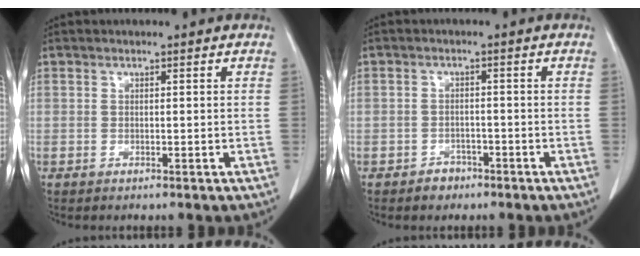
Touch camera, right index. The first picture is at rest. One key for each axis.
{"total": 2.4, "fx": -1.6, "fy": 1.8, "fz": 0.4, "tx": -0.005, "ty": 0.008, "tz": -0.024}